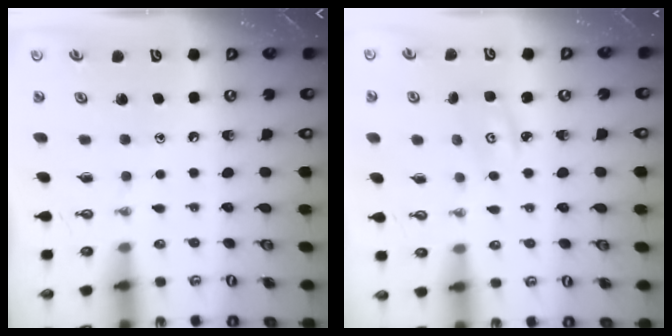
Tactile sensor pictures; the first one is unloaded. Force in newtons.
{"total": 3.0, "press": 3.0, "slide": 0.4}